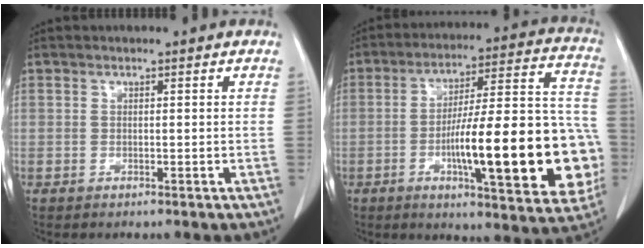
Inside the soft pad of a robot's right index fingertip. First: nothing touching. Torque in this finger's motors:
{"motor_torque": [2.14, 0.00, 0.91, 0.21]}